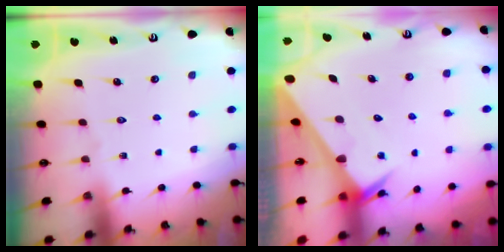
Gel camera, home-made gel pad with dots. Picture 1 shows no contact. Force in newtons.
{"total": 2.9, "press": 2.9, "slide": 0.0}